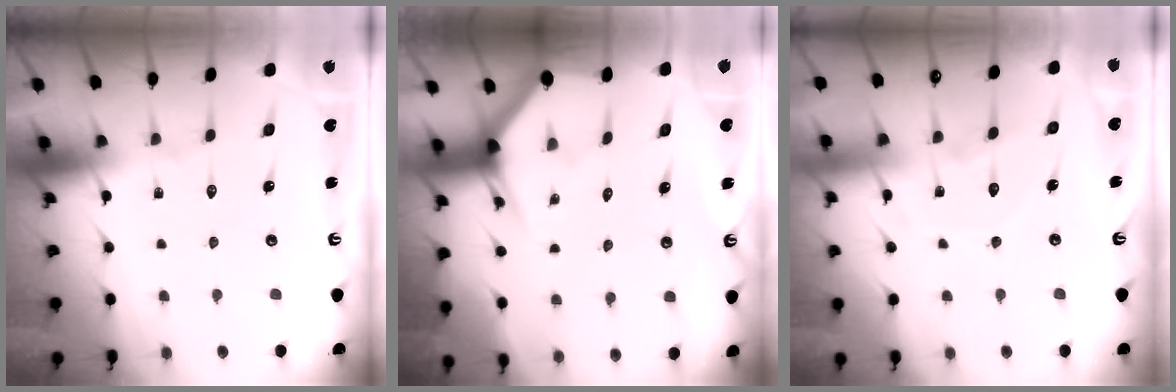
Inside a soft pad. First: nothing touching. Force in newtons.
{"total": 2.9, "press": 2.9, "slide": 0.1}
{"total": 7.7, "press": 7.6, "slide": 0.9}